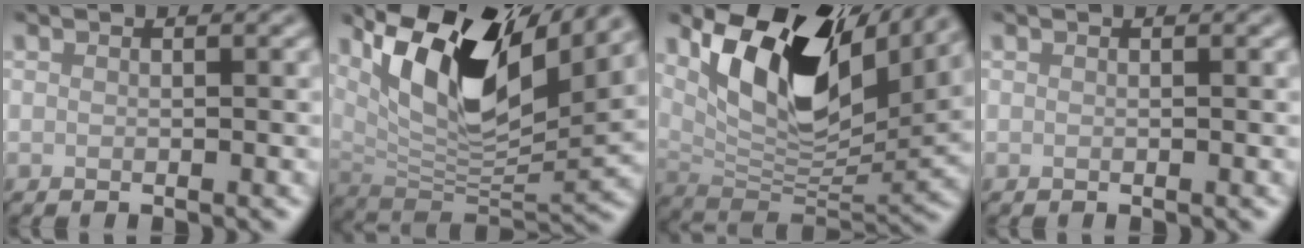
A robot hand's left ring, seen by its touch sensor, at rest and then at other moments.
{"total": 13.6, "force": [6.8, 5.5, 10.4], "torque": [-0.181, 0.007, 0.125]}
{"total": 13.2, "force": [6.7, 6.3, 9.4], "torque": [-0.164, 0.000, 0.129]}
{"total": 0.0}